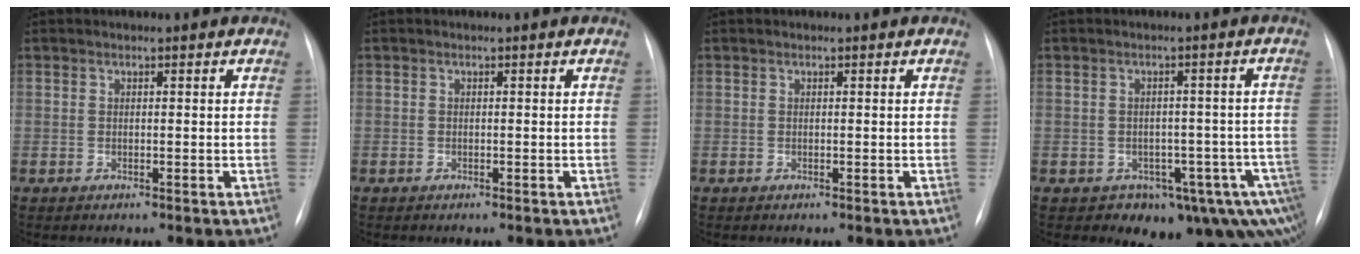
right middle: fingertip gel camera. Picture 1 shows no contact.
{"total": 0.0}
{"total": 0.0}
{"total": 11.8, "force": [-7.3, 6.6, 6.5], "torque": [-0.054, 0.022, -0.086]}